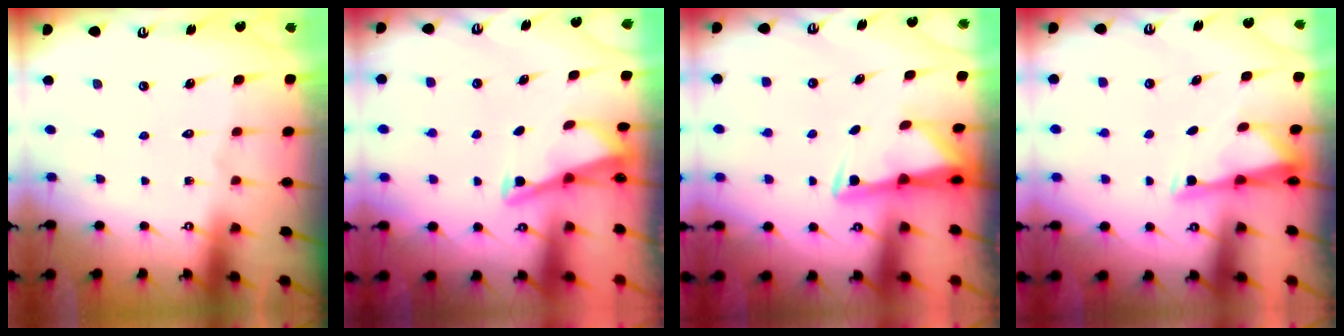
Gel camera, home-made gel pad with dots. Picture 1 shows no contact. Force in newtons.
{"total": 3.0, "press": 2.9, "slide": 0.3}
{"total": 3.0, "press": 2.9, "slide": 0.5}
{"total": 3.3, "press": 3.2, "slide": 0.4}